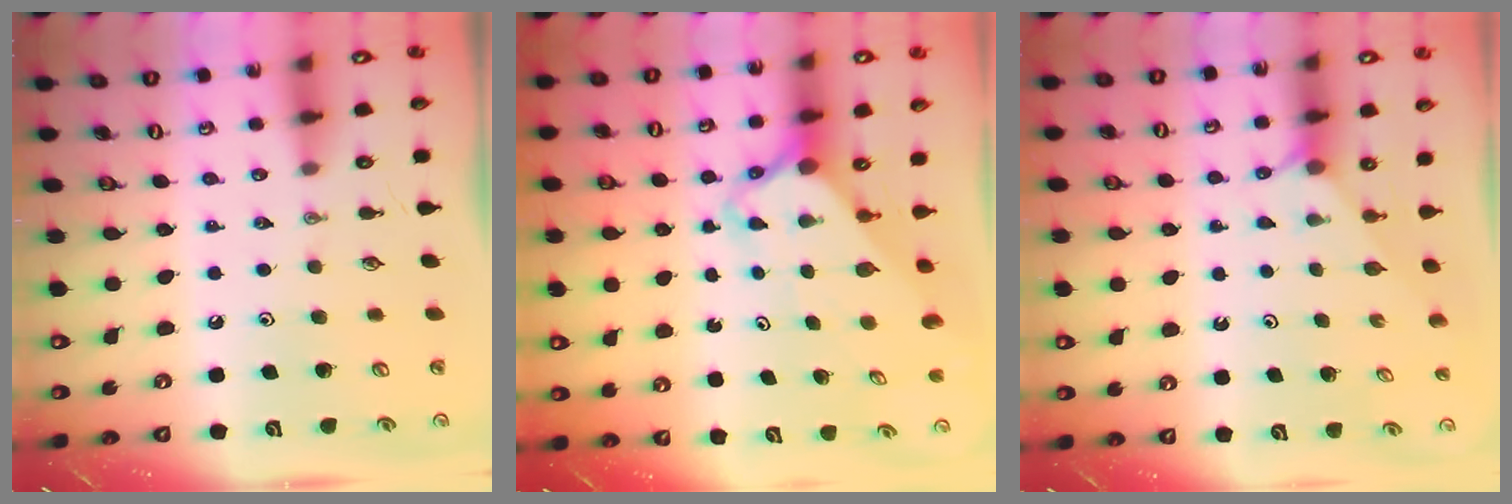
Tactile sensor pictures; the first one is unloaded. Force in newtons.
{"total": 3.2, "press": 3.2, "slide": 0.3}
{"total": 1.5, "press": 1.4, "slide": 0.2}